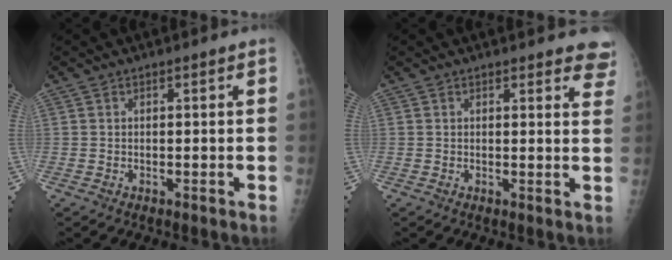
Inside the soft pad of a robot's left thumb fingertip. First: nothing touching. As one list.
[{"total": 6.0, "force": [5.3, 2.0, 1.9], "torque": [0.014, -0.024, 0.037]}]